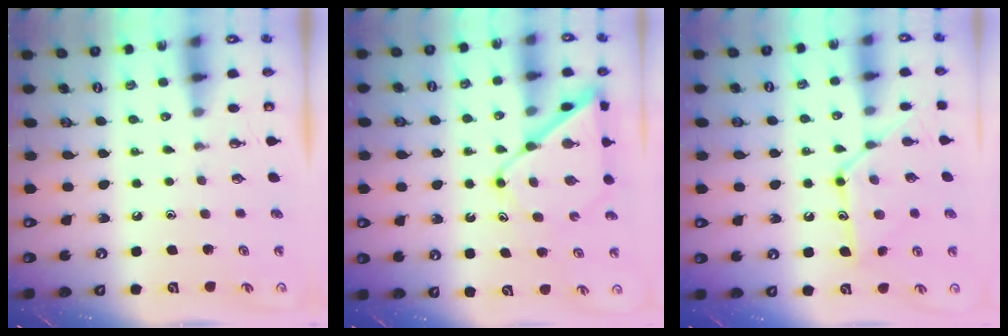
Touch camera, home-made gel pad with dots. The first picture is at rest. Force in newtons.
{"total": 11.0, "press": 10.9, "slide": 0.9}
{"total": 13.6, "press": 13.5, "slide": 0.7}